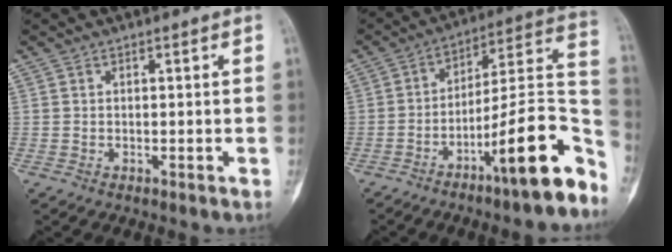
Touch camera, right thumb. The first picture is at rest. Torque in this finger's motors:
{"motor_torque": [1.67, -0.02, 1.31, -1.30, 0.43]}